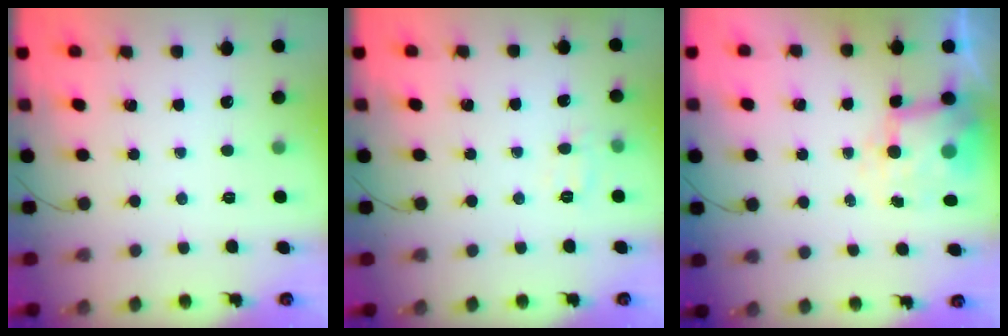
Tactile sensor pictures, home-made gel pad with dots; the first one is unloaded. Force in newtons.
{"total": 6.6, "press": 6.3, "slide": 1.6}
{"total": 6.2, "press": 6.2, "slide": 0.5}